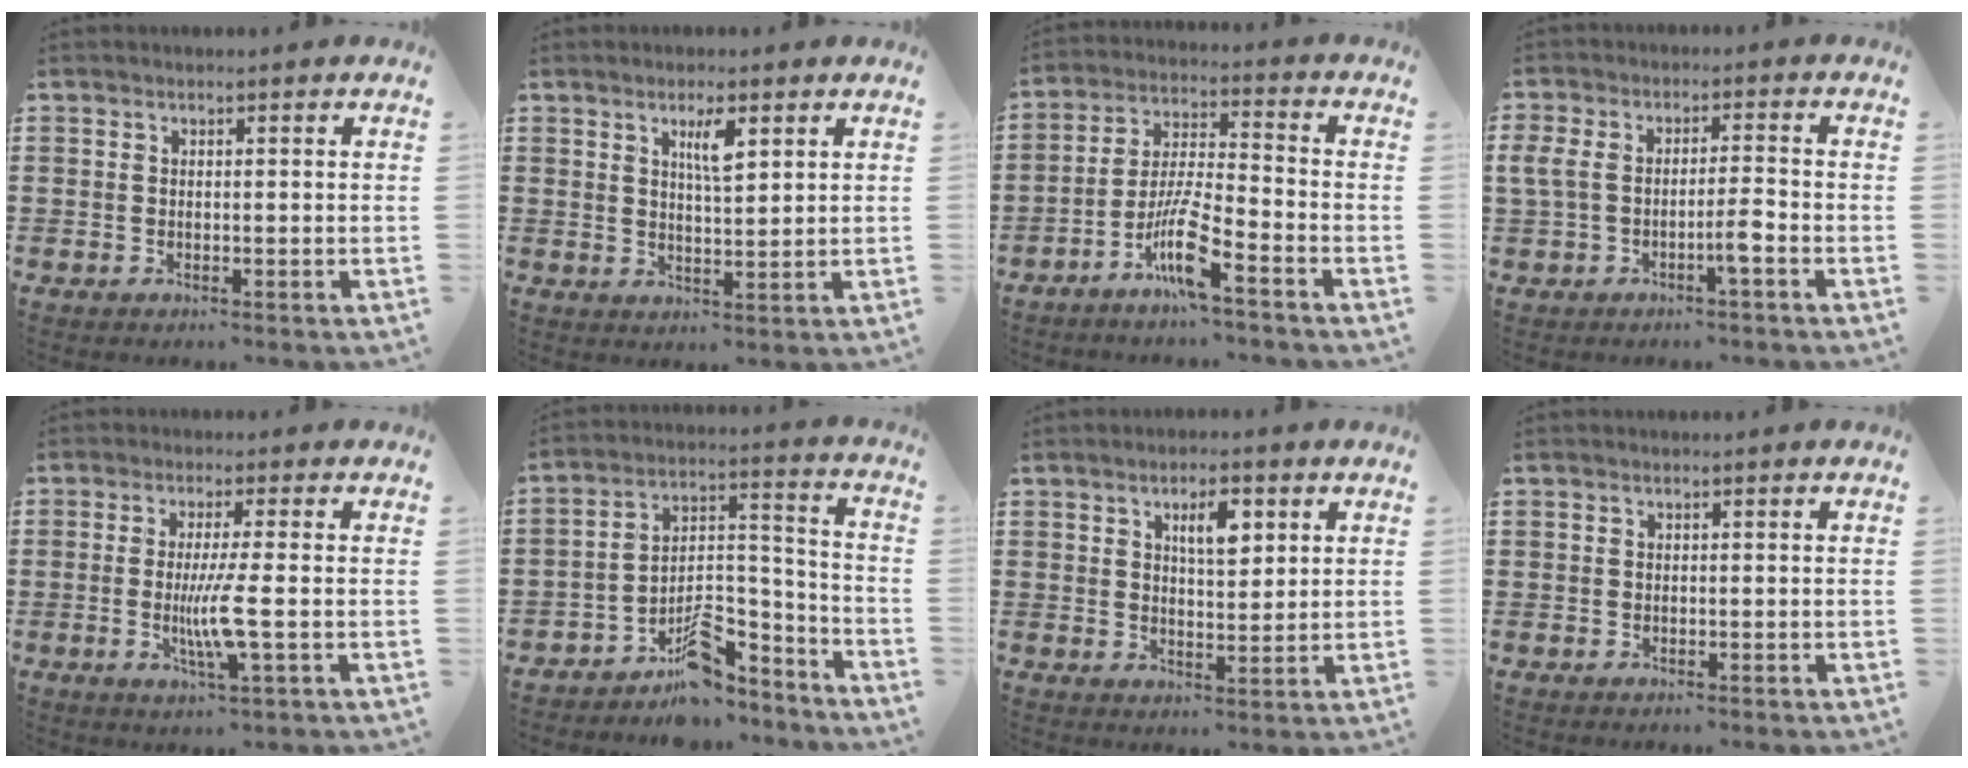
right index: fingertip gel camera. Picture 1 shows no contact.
{"total": 4.0, "force": [2.1, 0.9, 3.3], "torque": [-0.055, 0.000, 0.030]}
{"total": 8.7, "force": [-5.7, 0.7, 6.5], "torque": [-0.147, -0.012, -0.114]}
{"total": 5.0, "force": [-1.6, 1.6, 4.5], "torque": [-0.095, 0.003, -0.035]}
{"total": 6.1, "force": [-0.9, 0.0, 6.0], "torque": [-0.120, -0.018, -0.021]}
{"total": 8.9, "force": [-7.1, 3.7, 3.8], "torque": [-0.049, 0.018, -0.130]}
{"total": 4.7, "force": [2.2, 1.8, 3.8], "torque": [-0.066, 0.002, 0.032]}
{"total": 0.0}